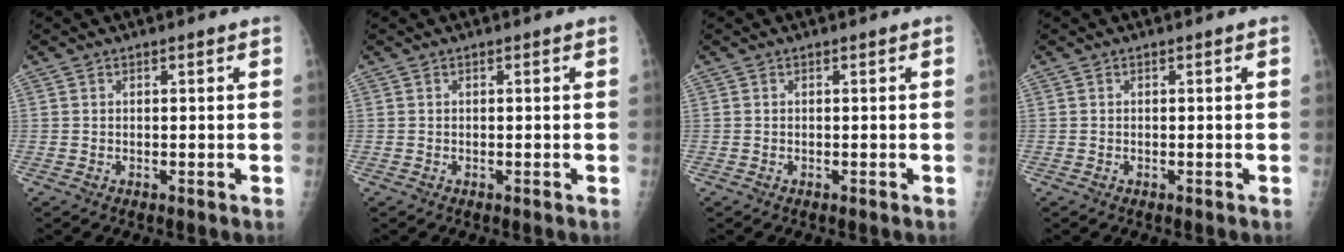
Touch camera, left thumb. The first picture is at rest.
{"total": 0.0}
{"total": 0.0}
{"total": 0.0}